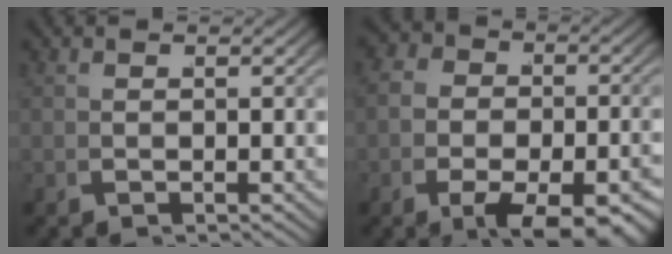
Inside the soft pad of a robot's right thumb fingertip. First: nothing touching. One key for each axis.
{"total": 6.3, "fx": -1.8, "fy": 4.1, "fz": 4.5, "tx": -0.073, "ty": -0.031, "tz": -0.016}